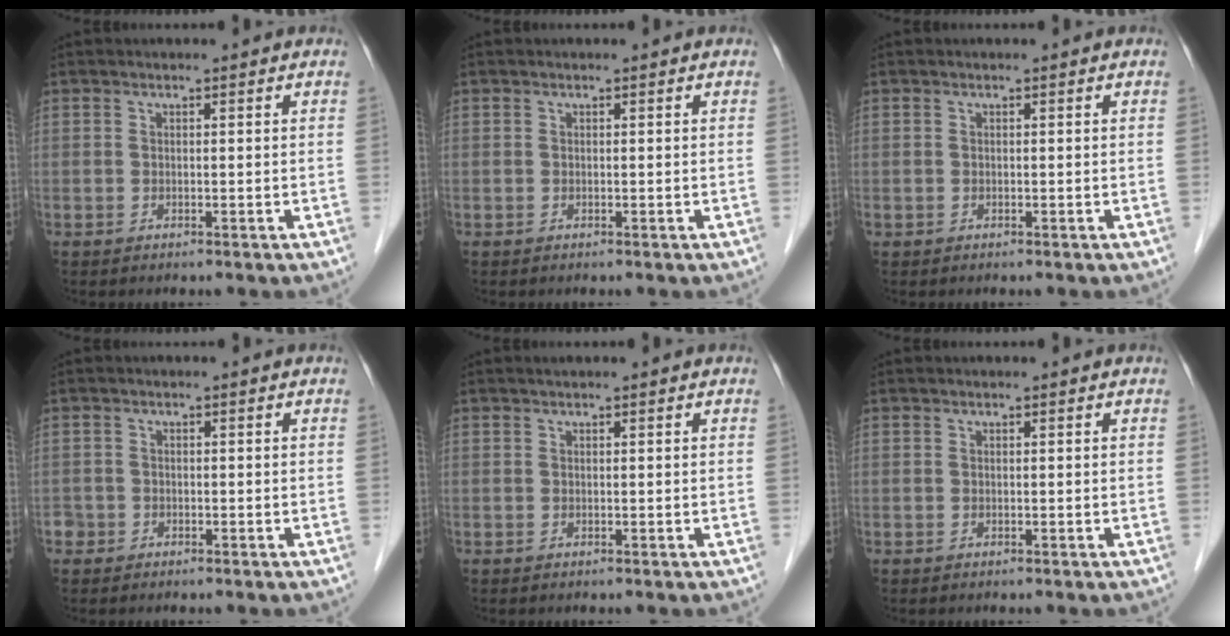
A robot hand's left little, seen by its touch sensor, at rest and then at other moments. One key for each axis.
{"total": 0.0}
{"total": 0.0}
{"total": 1.5, "fx": -0.9, "fy": 1.2, "fz": -0.1, "tx": -0.001, "ty": 0.007, "tz": -0.019}
{"total": 0.0}
{"total": 0.0}